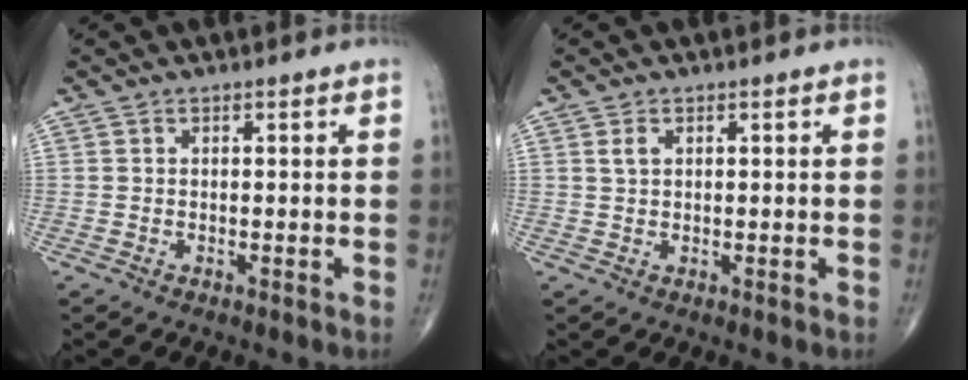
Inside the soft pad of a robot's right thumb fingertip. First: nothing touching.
{"total": 2.4, "force": [0.9, 1.6, 1.6], "torque": [-0.023, 0.000, 0.018]}